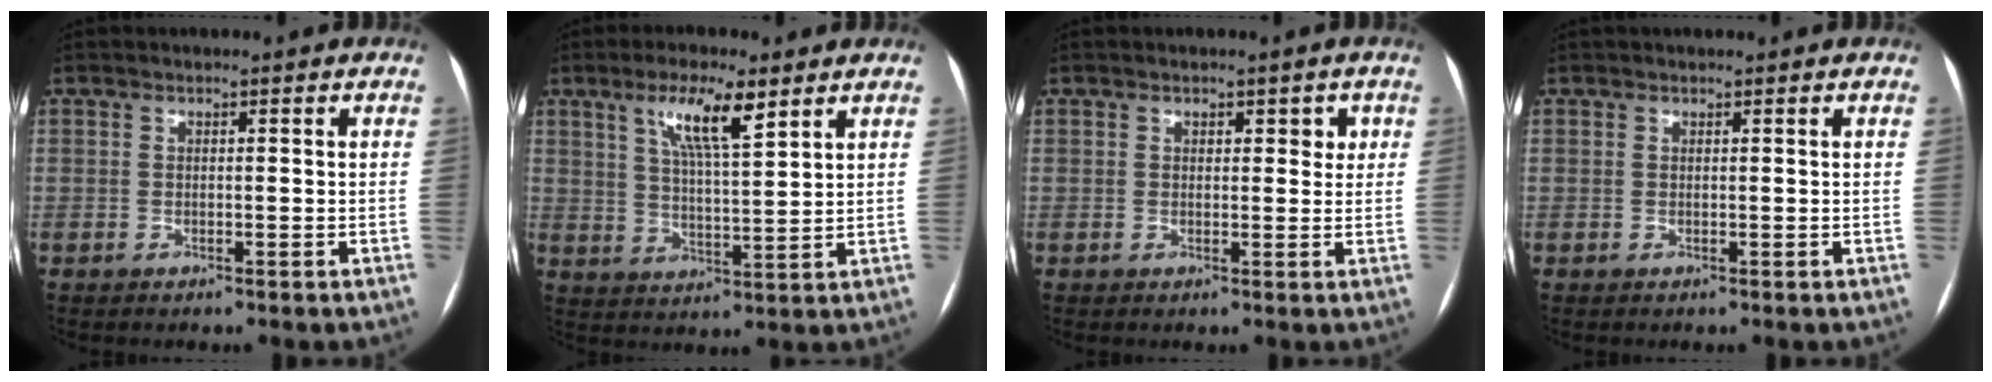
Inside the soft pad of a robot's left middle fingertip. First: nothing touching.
{"total": 8.5, "force": [4.9, 1.3, 6.9], "torque": [-0.129, 0.002, 0.087]}
{"total": 2.7, "force": [1.3, 1.5, 1.9], "torque": [-0.015, 0.006, 0.014]}
{"total": 1.1, "force": [-0.3, -1.0, -0.5], "torque": [0.005, -0.001, -0.003]}